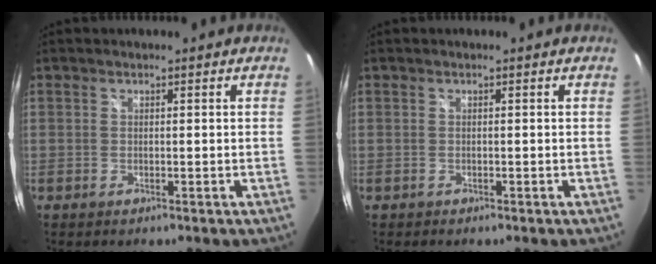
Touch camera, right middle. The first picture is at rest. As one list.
[{"total": 0.0}]